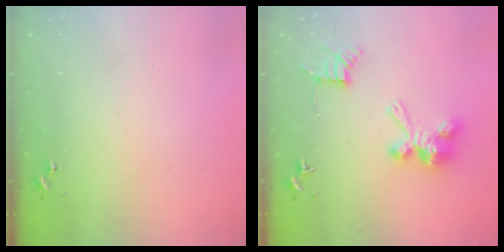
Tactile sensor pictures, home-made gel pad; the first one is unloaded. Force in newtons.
{"total": 11.9, "press": 11.8, "slide": 0.6}